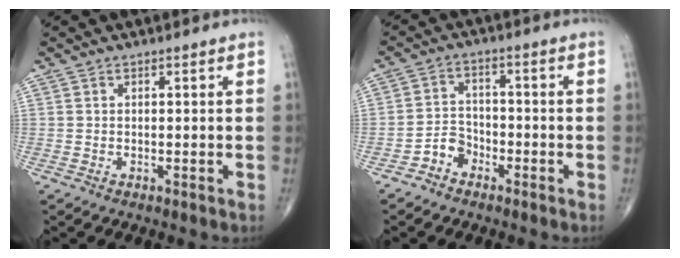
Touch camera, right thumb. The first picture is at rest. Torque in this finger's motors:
{"motor_torque": [0.03, -0.07, 0.40, -0.29, 0.08]}